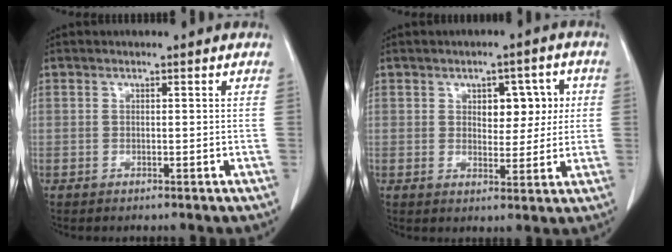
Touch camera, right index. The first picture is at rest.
{"total": 6.2, "force": [1.5, 3.6, 4.9], "torque": [-0.055, 0.018, 0.025]}